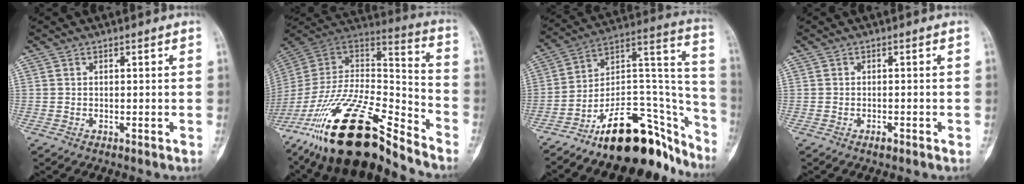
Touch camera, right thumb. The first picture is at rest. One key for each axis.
{"total": 26.8, "fx": -19.6, "fy": 8.3, "fz": 16.3, "tx": -0.296, "ty": 0.075, "tz": -0.347}
{"total": 24.0, "fx": -17.8, "fy": 9.5, "fz": 12.9, "tx": -0.119, "ty": 0.144, "tz": -0.288}
{"total": 1.1, "fx": -0.7, "fy": 0.5, "fz": 0.7, "tx": -0.015, "ty": 0.001, "tz": -0.011}